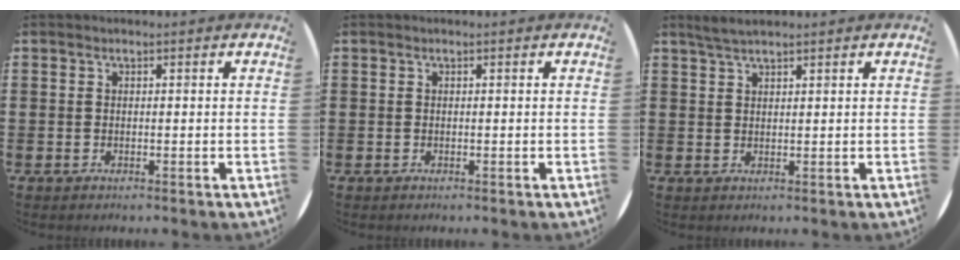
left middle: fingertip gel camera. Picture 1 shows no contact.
{"total": 0.0}
{"total": 2.1, "force": [1.8, 0.2, 1.0], "torque": [-0.021, 0.002, 0.034]}